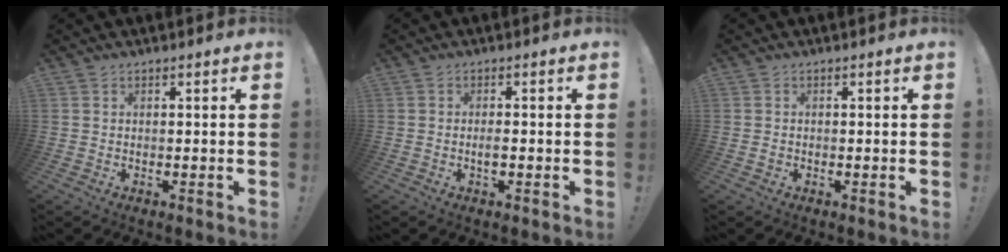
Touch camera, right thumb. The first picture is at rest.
{"total": 2.0, "force": [-0.7, 0.6, 1.8], "torque": [-0.024, 0.000, -0.014]}
{"total": 0.7, "force": [-0.4, 0.5, 0.2], "torque": [-0.005, 0.002, -0.006]}